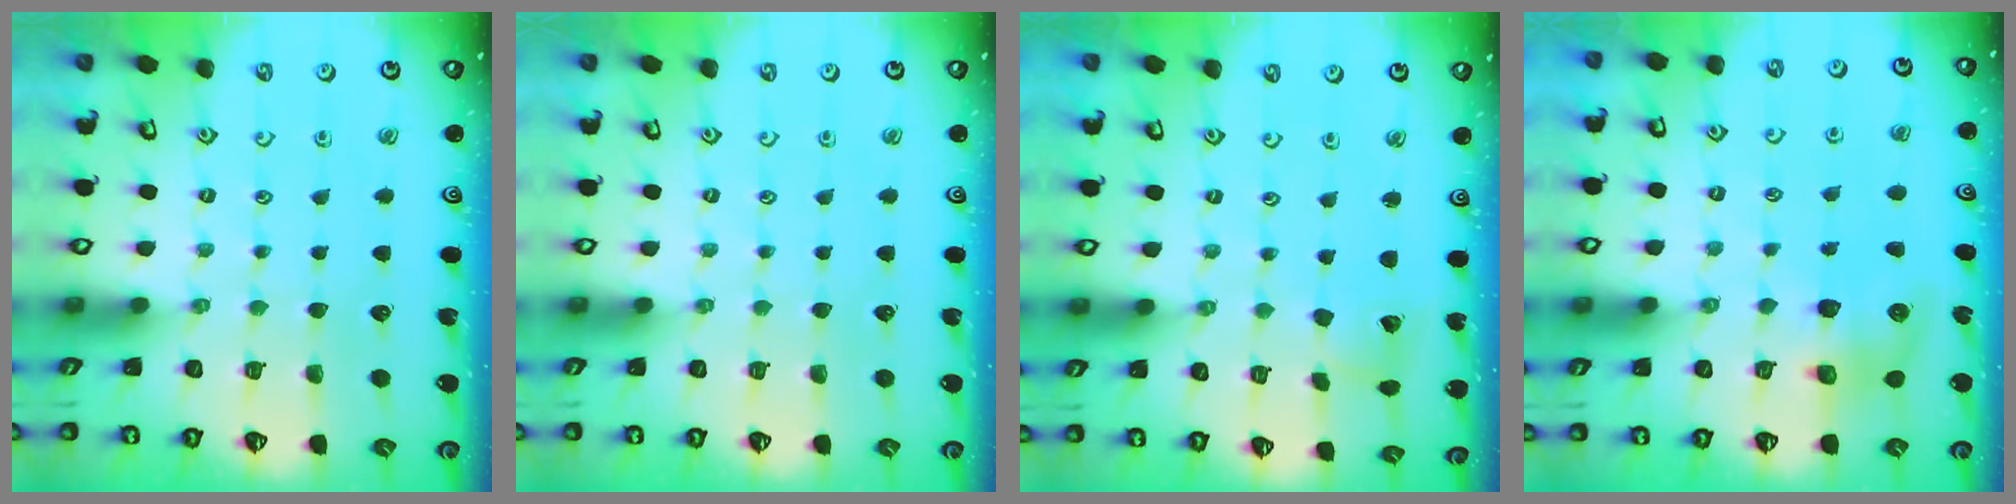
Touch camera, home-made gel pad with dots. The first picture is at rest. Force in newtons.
{"total": 0.0}
{"total": 4.7, "press": 4.6, "slide": 0.6}
{"total": 8.1, "press": 8.0, "slide": 1.1}